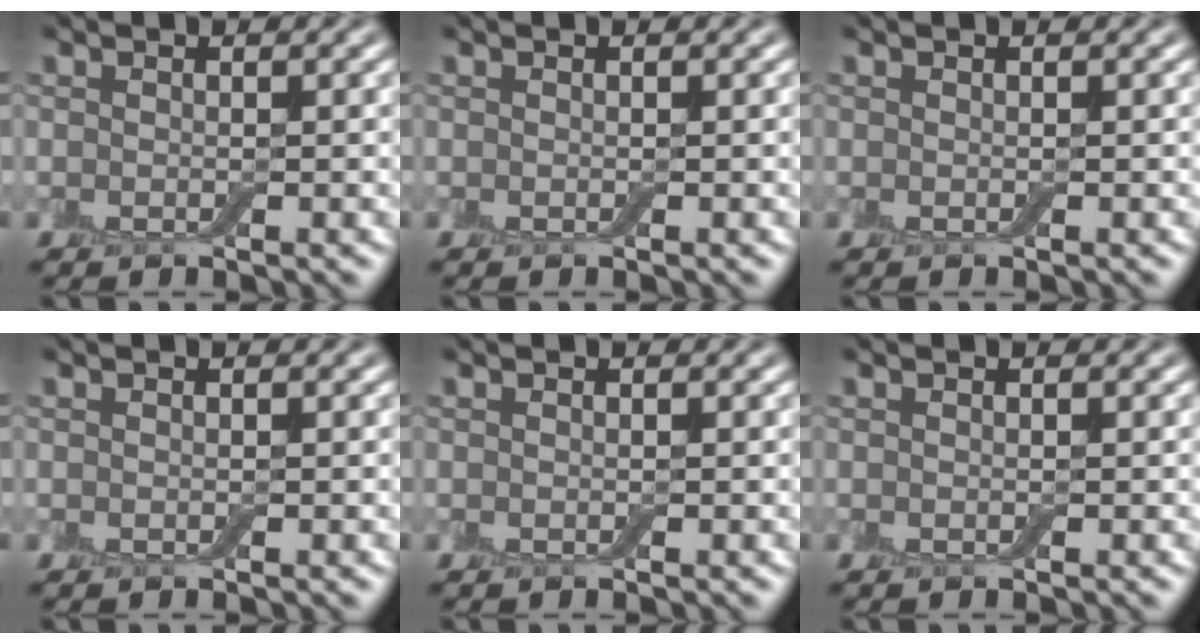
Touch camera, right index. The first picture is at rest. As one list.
[{"total": 0.0}, {"total": 0.0}, {"total": 0.0}, {"total": 0.0}, {"total": 0.0}]